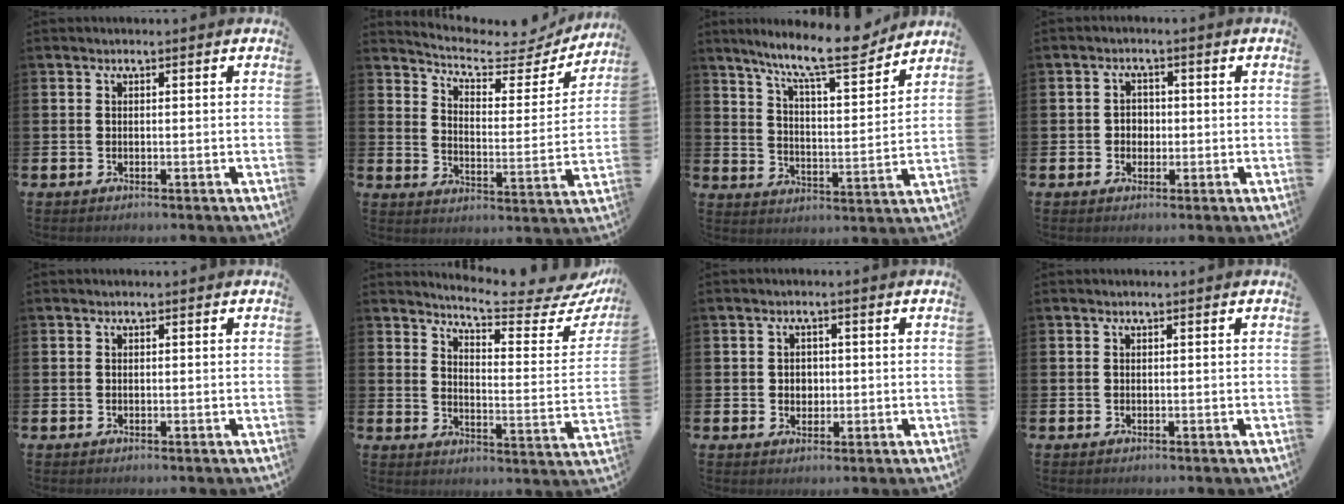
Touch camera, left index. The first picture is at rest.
{"total": 6.2, "force": [5.6, 1.9, 1.9], "torque": [-0.057, -0.044, 0.088]}
{"total": 11.0, "force": [9.6, 1.2, 5.2], "torque": [-0.120, -0.055, 0.165]}
{"total": 2.2, "force": [-0.1, 2.0, 0.8], "torque": [-0.006, 0.003, -0.009]}
{"total": 0.0}
{"total": 6.7, "force": [6.2, 0.5, 2.3], "torque": [-0.053, -0.058, 0.099]}
{"total": 2.0, "force": [0.4, 1.9, 0.8], "torque": [-0.004, 0.004, 0.000]}
{"total": 0.0}